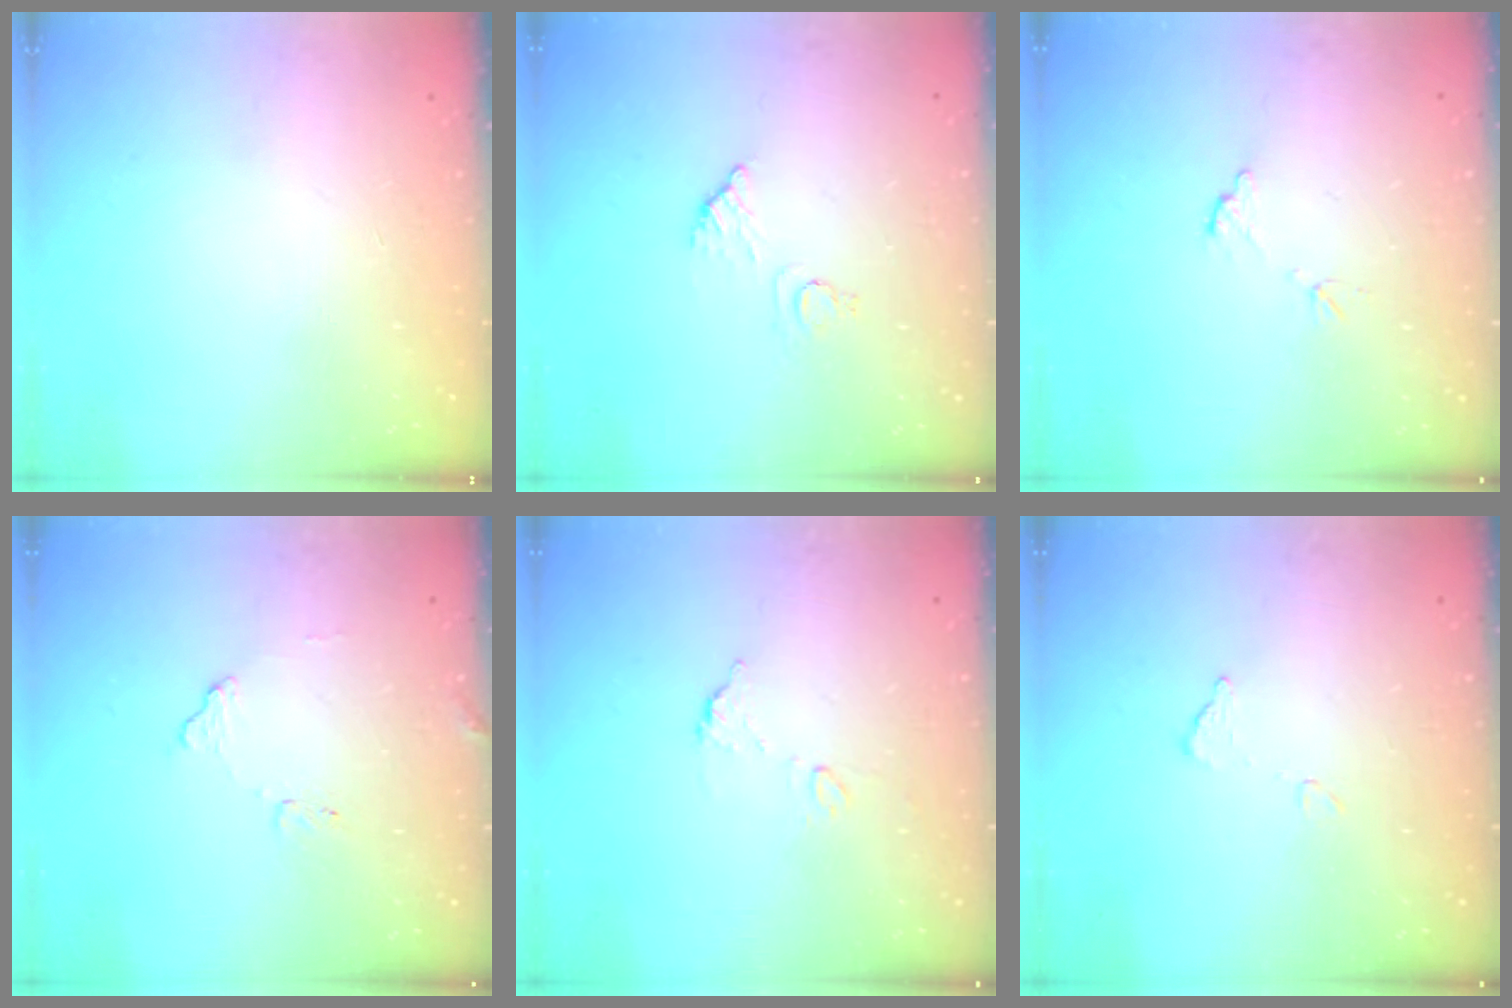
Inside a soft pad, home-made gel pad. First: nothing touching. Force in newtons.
{"total": 5.0, "press": 5.0, "slide": 0.3}
{"total": 5.9, "press": 5.9, "slide": 0.3}
{"total": 7.9, "press": 7.9, "slide": 0.4}
{"total": 6.6, "press": 6.5, "slide": 0.5}
{"total": 4.9, "press": 4.9, "slide": 0.3}